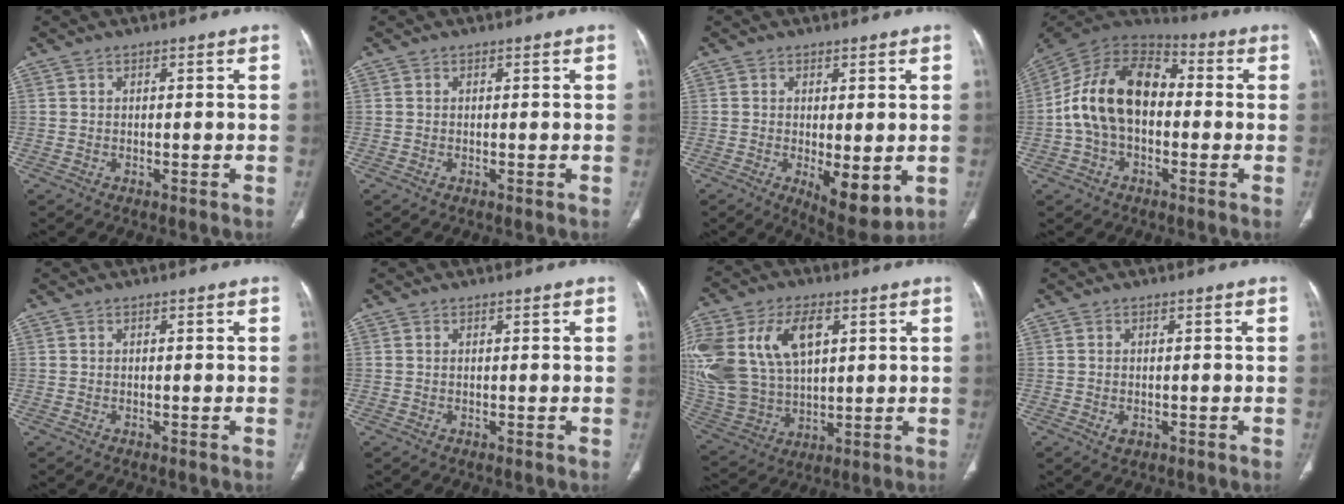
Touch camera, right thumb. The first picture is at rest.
{"total": 0.0}
{"total": 8.1, "force": [-1.6, 3.2, 7.3], "torque": [-0.101, -0.023, -0.015]}
{"total": 17.1, "force": [-0.7, 11.2, 12.9], "torque": [-0.225, 0.043, -0.021]}
{"total": 0.0}
{"total": 0.0}
{"total": 26.0, "force": [7.9, 16.6, 18.3], "torque": [-0.421, 0.016, 0.167]}
{"total": 1.6, "force": [-0.5, 1.1, 1.0], "torque": [-0.018, -0.001, -0.004]}